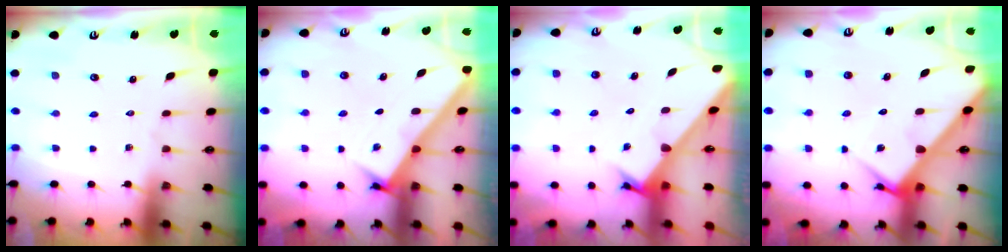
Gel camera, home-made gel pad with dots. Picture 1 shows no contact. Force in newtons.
{"total": 3.2, "press": 3.2, "slide": 0.2}
{"total": 2.2, "press": 2.2, "slide": 0.2}
{"total": 5.0, "press": 4.9, "slide": 0.4}